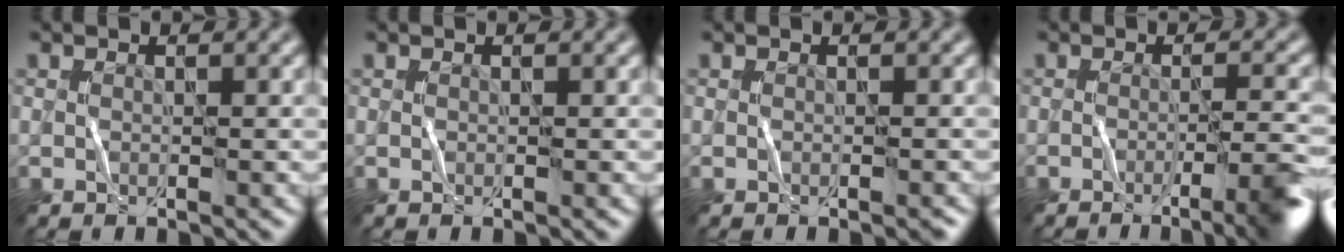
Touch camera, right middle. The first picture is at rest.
{"total": 0.0}
{"total": 0.6, "force": [-0.4, 0.1, 0.4], "torque": [-0.004, 0.000, -0.005]}
{"total": 5.4, "force": [-2.4, 1.2, 4.7], "torque": [-0.059, -0.004, -0.035]}